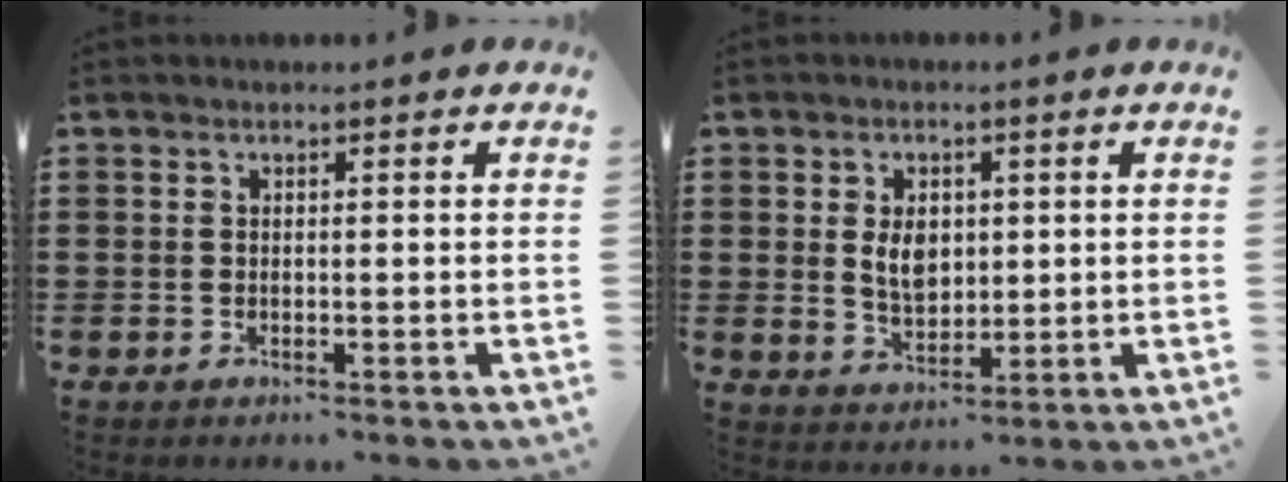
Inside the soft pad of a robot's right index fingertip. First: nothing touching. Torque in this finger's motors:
{"motor_torque": [0.72, -0.36, 0.26, 0.12]}